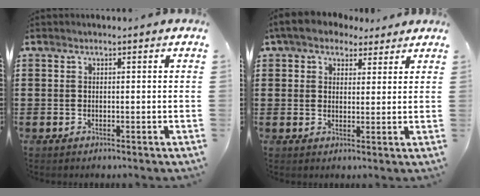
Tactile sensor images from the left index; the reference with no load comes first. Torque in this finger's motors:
{"motor_torque": [2.03, -0.11, 0.10, 0.20]}